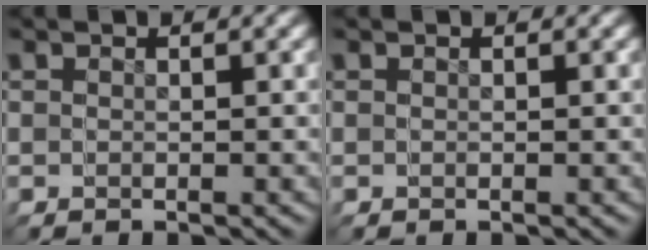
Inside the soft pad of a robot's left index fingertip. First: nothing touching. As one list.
[{"total": 0.0}]